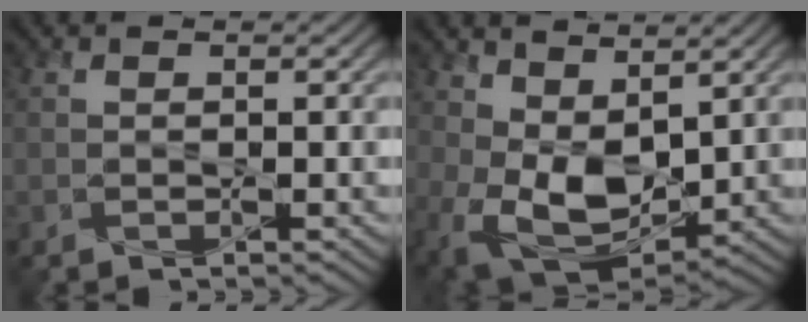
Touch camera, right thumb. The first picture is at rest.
{"total": 10.5, "force": [2.5, 6.3, 8.1], "torque": [-0.187, -0.013, 0.051]}